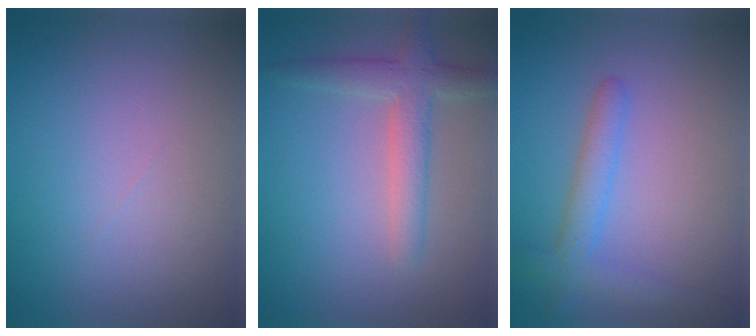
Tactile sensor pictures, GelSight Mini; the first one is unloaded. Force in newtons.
{"total": 3.4, "press": 3.4, "slide": 0.3}
{"total": 2.9, "press": 2.9, "slide": 0.1}